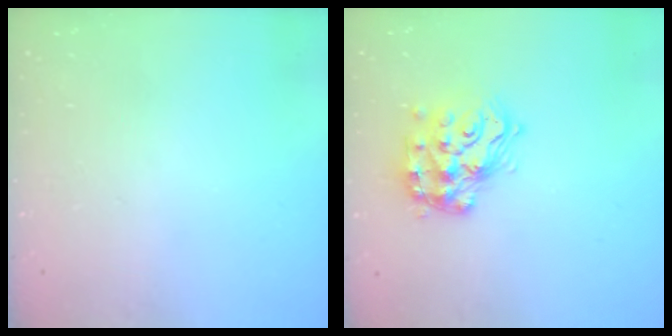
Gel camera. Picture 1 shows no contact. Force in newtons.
{"total": 16.6, "press": 16.5, "slide": 1.2}